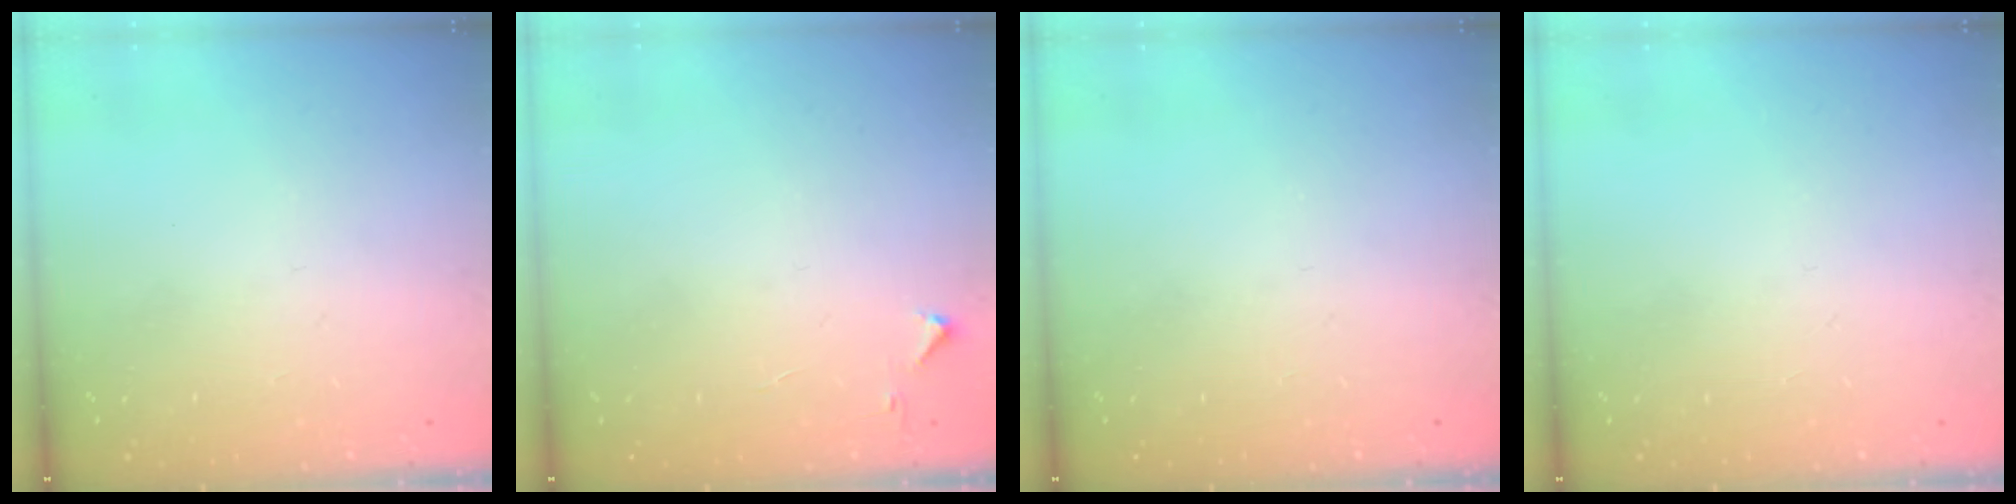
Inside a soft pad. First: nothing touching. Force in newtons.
{"total": 2.8, "press": 2.8, "slide": 0.4}
{"total": 0.0}
{"total": 0.0}